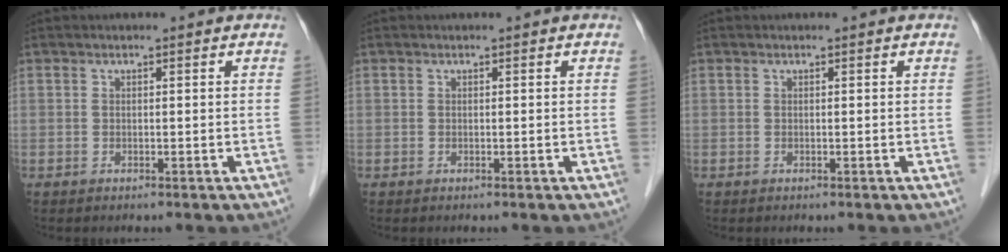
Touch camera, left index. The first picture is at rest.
{"total": 0.0}
{"total": 0.0}